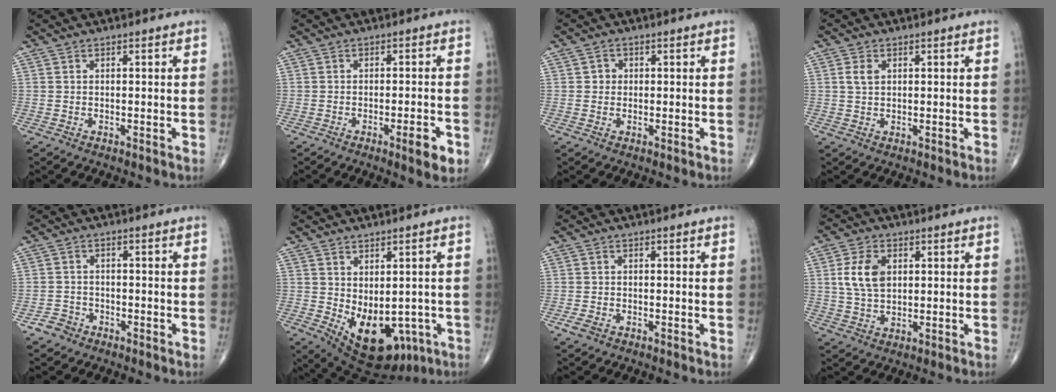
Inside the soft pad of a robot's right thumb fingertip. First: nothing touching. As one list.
[{"total": 4.8, "force": [-2.2, 1.0, 4.2], "torque": [-0.051, 0.004, -0.028]}, {"total": 1.7, "force": [0.1, 1.6, 0.5], "torque": [0.003, 0.004, -0.001]}, {"total": 2.4, "force": [0.7, 1.6, 1.6], "torque": [-0.030, 0.002, 0.016]}, {"total": 2.7, "force": [-1.8, 2.0, 0.2], "torque": [0.006, 0.012, -0.036]}, {"total": 14.4, "force": [-4.0, 8.7, 10.9], "torque": [-0.134, -0.004, -0.030]}, {"total": 1.9, "force": [-1.0, 1.0, 1.2], "torque": [-0.028, -0.001, -0.020]}, {"total": 7.5, "force": [1.6, 4.8, 5.5], "torque": [-0.101, -0.002, 0.032]}]